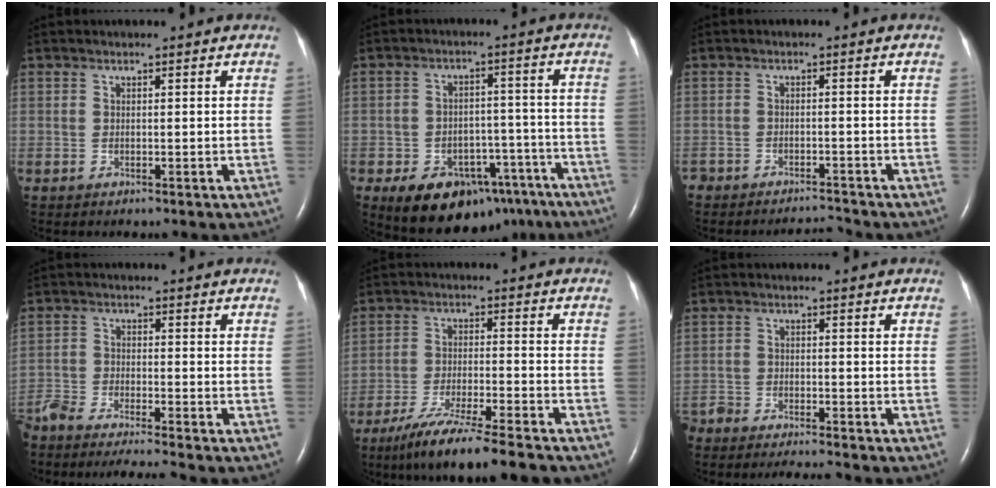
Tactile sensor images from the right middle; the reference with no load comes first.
{"total": 13.9, "force": [-8.9, 8.2, 6.9], "torque": [-0.088, 0.027, -0.121]}
{"total": 3.2, "force": [-3.1, 0.0, -0.4], "torque": [0.009, -0.008, -0.050]}
{"total": 14.0, "force": [-12.8, -0.7, 5.5], "torque": [-0.094, -0.016, -0.216]}
{"total": 11.3, "force": [-9.5, -0.7, 6.2], "torque": [-0.100, -0.034, -0.159]}
{"total": 9.7, "force": [-9.1, 1.0, 3.3], "torque": [-0.051, -0.012, -0.143]}